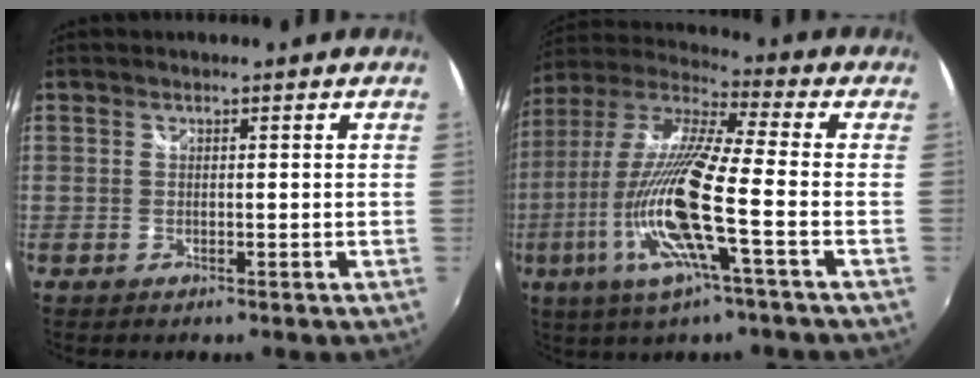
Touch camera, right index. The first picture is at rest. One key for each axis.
{"total": 18.6, "fx": -5.7, "fy": 1.4, "fz": 17.6, "tx": -0.336, "ty": -0.026, "tz": -0.116}